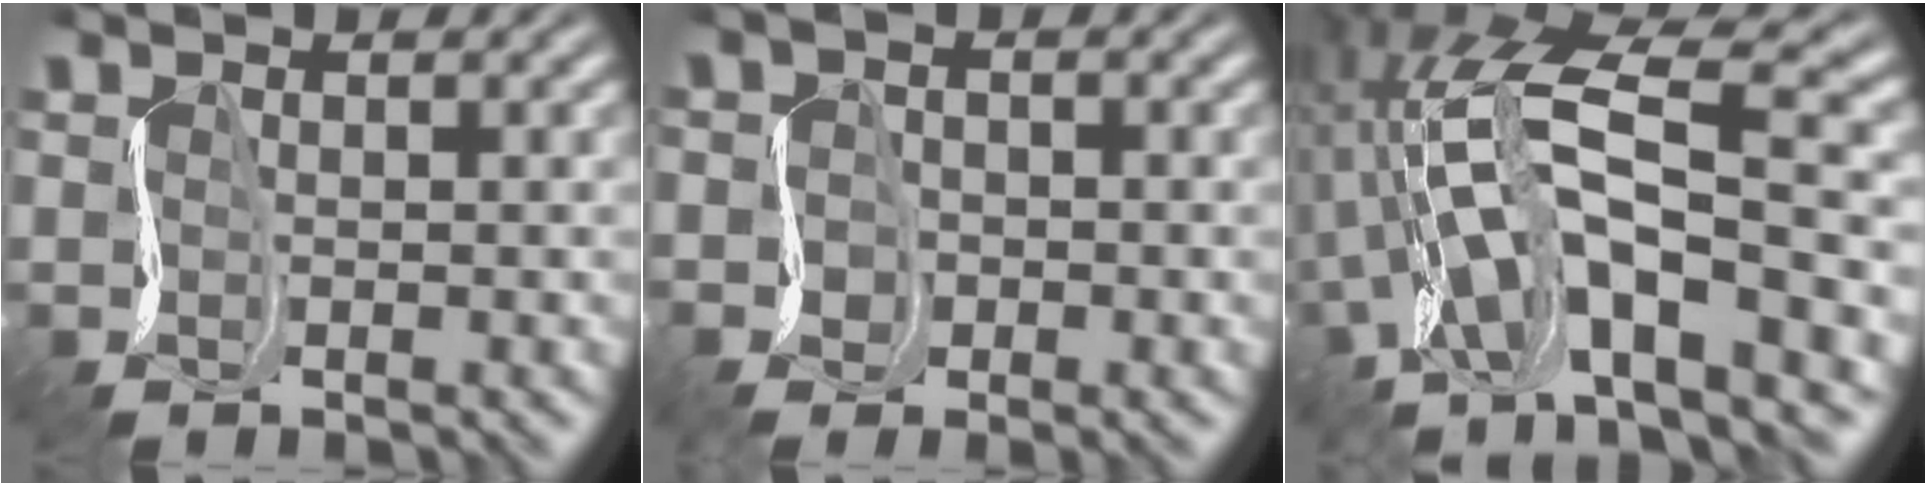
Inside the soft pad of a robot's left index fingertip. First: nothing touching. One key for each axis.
{"total": 2.2, "fx": -1.9, "fy": 0.9, "fz": 0.3, "tx": -0.001, "ty": -0.014, "tz": -0.025}
{"total": 10.9, "fx": -5.0, "fy": 2.9, "fz": 9.2, "tx": -0.147, "ty": 0.001, "tz": -0.092}